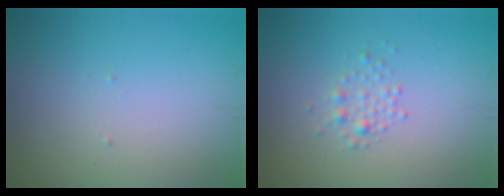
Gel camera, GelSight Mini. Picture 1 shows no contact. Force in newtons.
{"total": 1.2, "press": 1.2, "slide": 0.1}